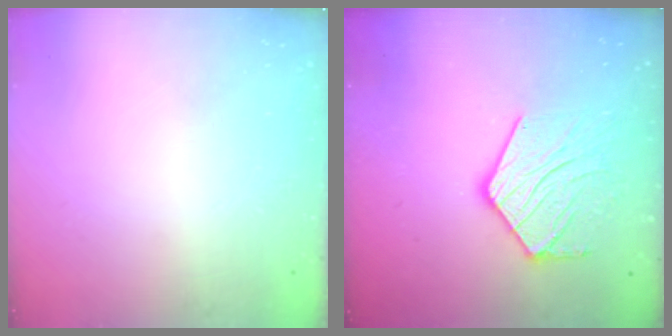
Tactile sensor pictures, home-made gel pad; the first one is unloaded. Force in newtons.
{"total": 14.0, "press": 13.9, "slide": 1.0}